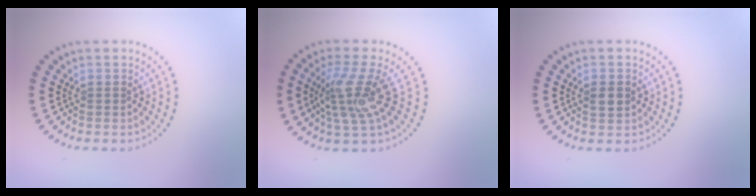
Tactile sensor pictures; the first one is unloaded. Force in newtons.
{"total": 3.9, "press": 3.1, "slide": 2.4}
{"total": 1.4, "press": 1.4, "slide": 0.1}